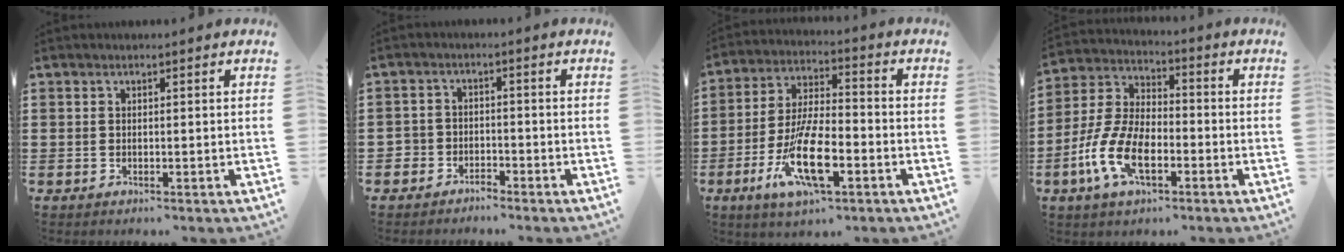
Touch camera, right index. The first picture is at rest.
{"total": 2.7, "force": [-2.5, 1.0, -0.2], "torque": [-0.005, -0.002, -0.054]}
{"total": 12.2, "force": [-4.8, 4.2, 10.4], "torque": [-0.223, -0.004, -0.090]}
{"total": 10.1, "force": [-4.0, 4.9, 7.9], "torque": [-0.201, -0.008, -0.080]}